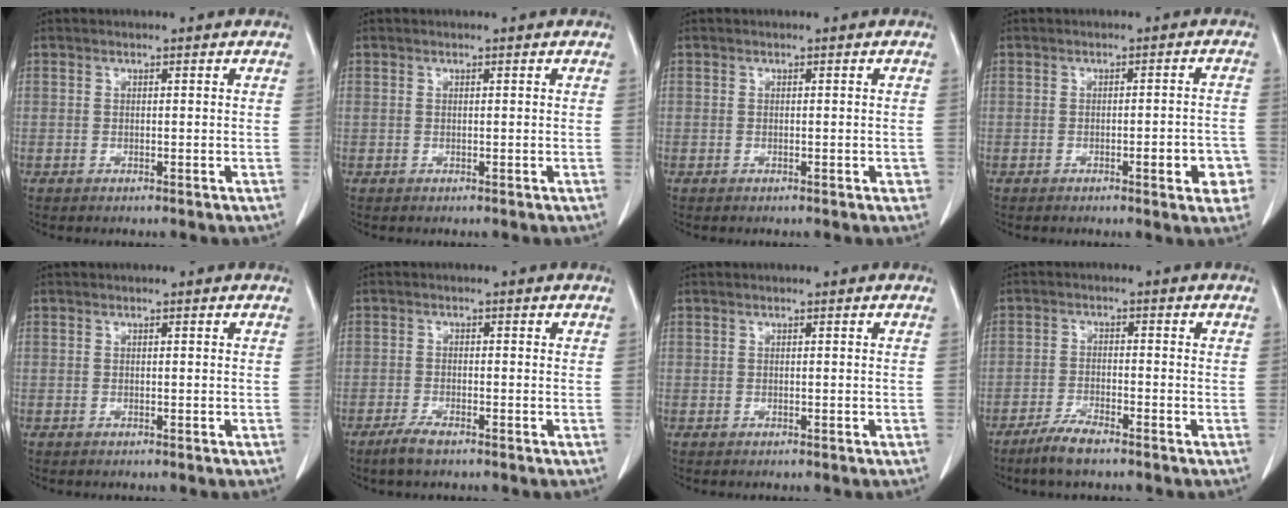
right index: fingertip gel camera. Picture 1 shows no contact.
{"total": 0.0}
{"total": 1.1, "force": [-0.5, 0.5, 0.8], "torque": [-0.002, 0.002, -0.006]}
{"total": 5.4, "force": [-2.3, 1.2, 4.7], "torque": [-0.051, 0.005, -0.027]}
{"total": 0.0}
{"total": 2.8, "force": [-2.1, 0.6, 1.8], "torque": [-0.041, -0.003, -0.040]}
{"total": 0.0}
{"total": 4.2, "force": [-3.4, 0.6, 2.4], "torque": [-0.052, -0.005, -0.067]}